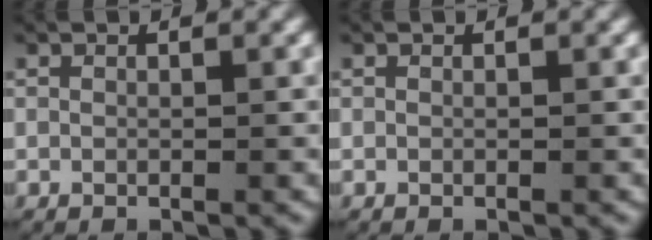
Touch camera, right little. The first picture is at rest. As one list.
[{"total": 0.0}]